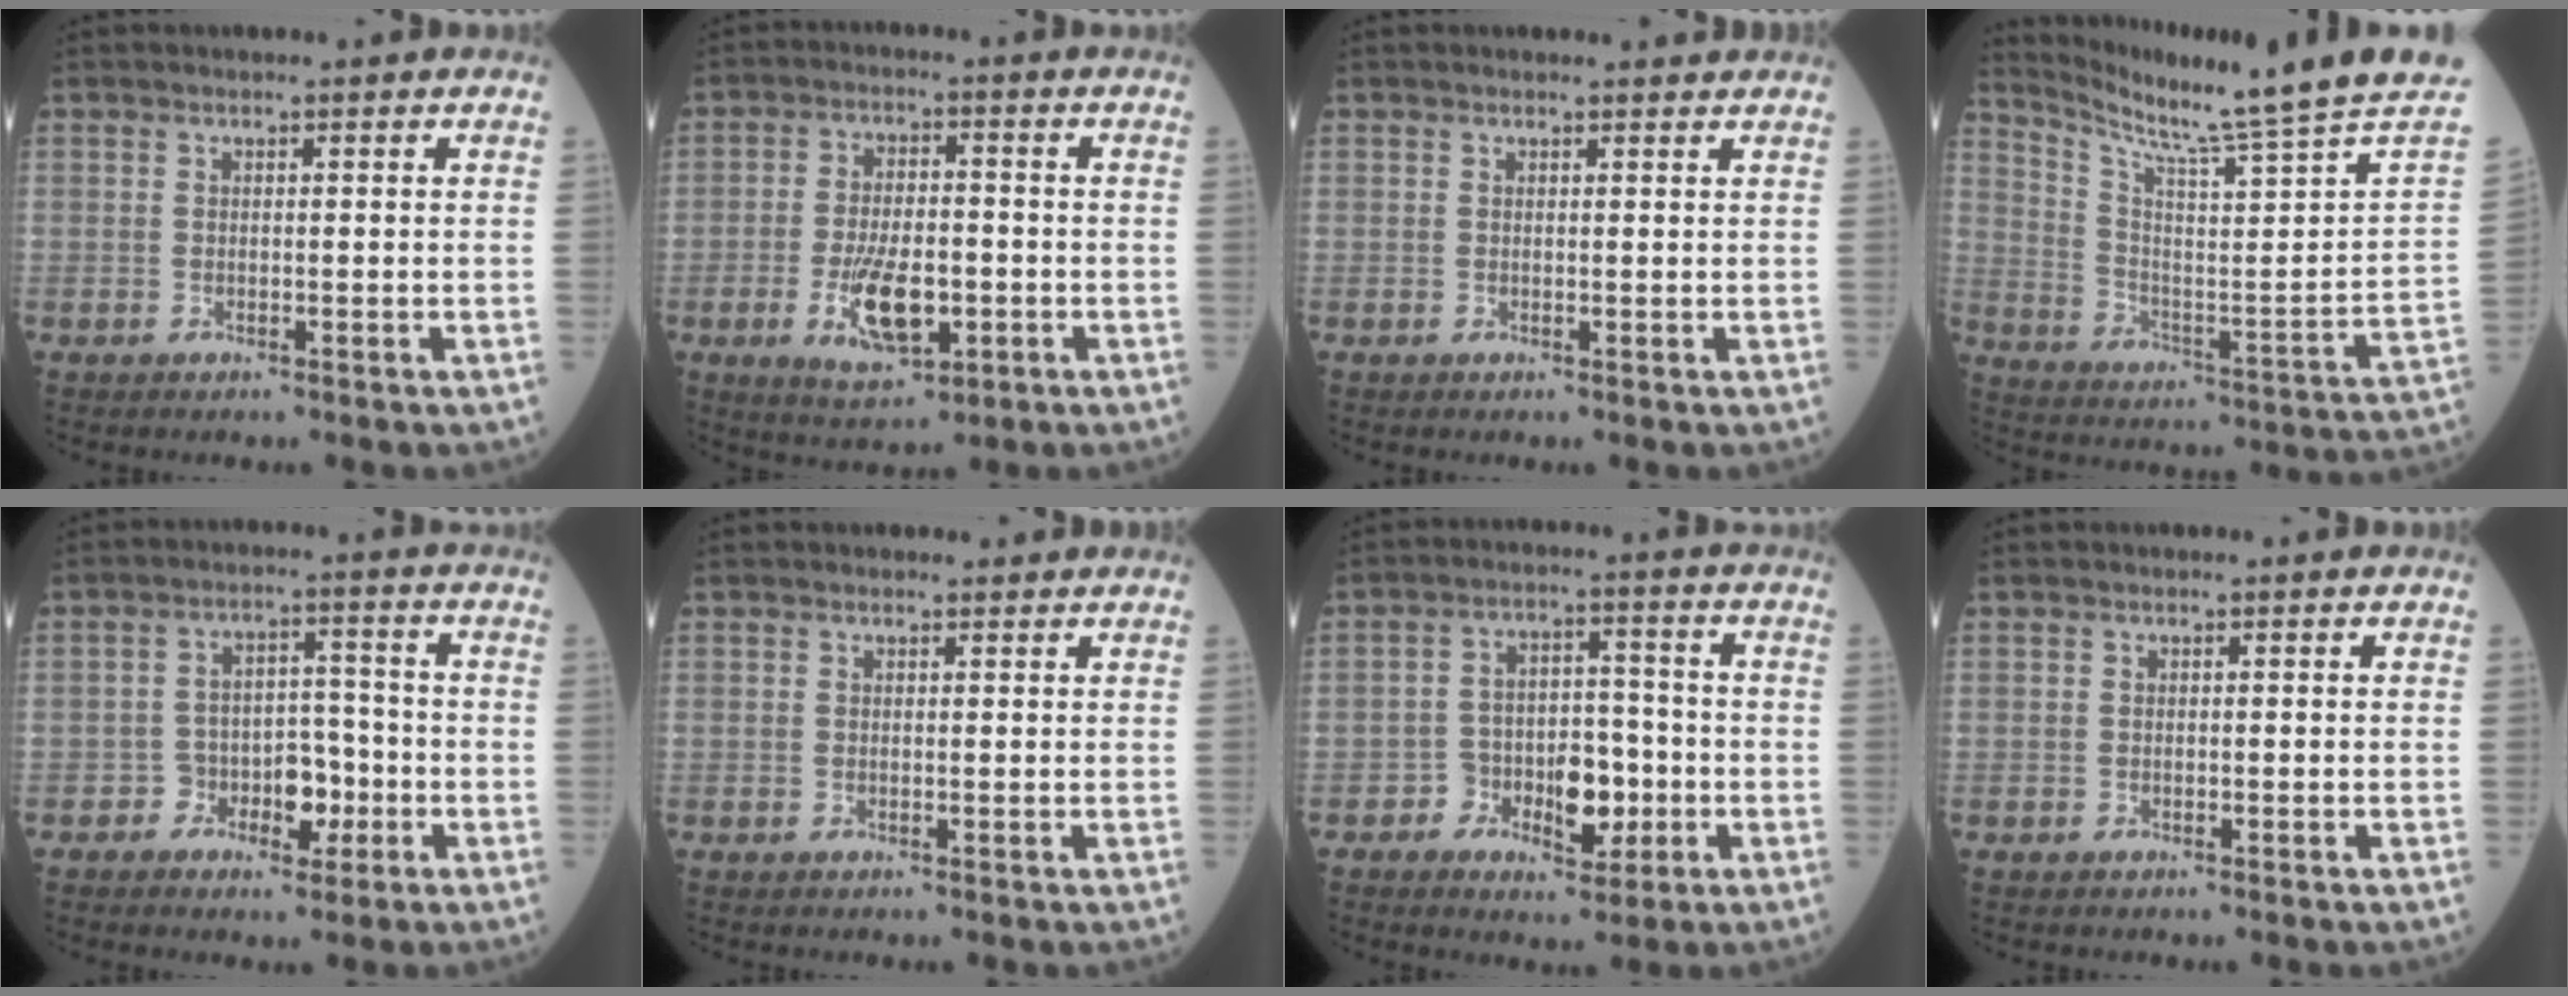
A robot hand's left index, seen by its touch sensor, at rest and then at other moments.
{"total": 9.2, "force": [-2.9, 3.8, 7.9], "torque": [-0.154, -0.007, -0.044]}
{"total": 1.4, "force": [1.4, 0.1, 0.0], "torque": [-0.010, -0.002, 0.015]}
{"total": 19.2, "force": [16.5, -3.7, 9.1], "torque": [-0.162, -0.101, 0.235]}
{"total": 5.8, "force": [-2.6, 3.8, 3.6], "torque": [-0.049, 0.018, -0.043]}
{"total": 0.9, "force": [0.9, 0.3, 0.1], "torque": [-0.010, -0.001, 0.011]}
{"total": 7.5, "force": [-2.8, 4.6, 5.2], "torque": [-0.078, 0.018, -0.042]}
{"total": 0.0}